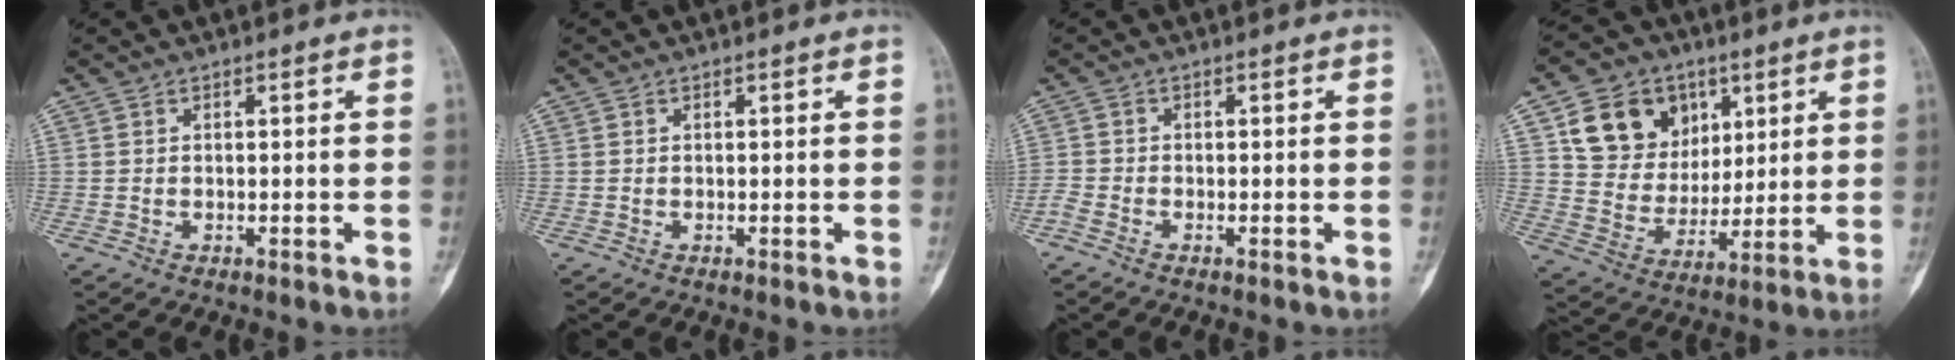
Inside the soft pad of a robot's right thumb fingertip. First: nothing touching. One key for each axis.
{"total": 0.0}
{"total": 1.7, "fx": -1.2, "fy": 0.8, "fz": 0.9, "tx": -0.027, "ty": 0.004, "tz": -0.029}
{"total": 14.9, "fx": 6.5, "fy": 11.9, "fz": 6.2, "tx": -0.067, "ty": -0.019, "tz": 0.123}